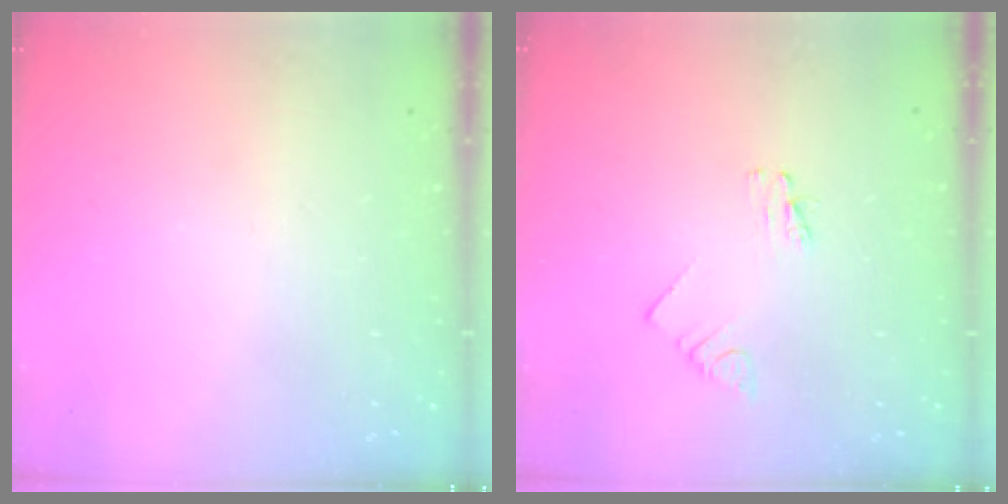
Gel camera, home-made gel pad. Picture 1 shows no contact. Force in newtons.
{"total": 1.6, "press": 1.6, "slide": 0.2}